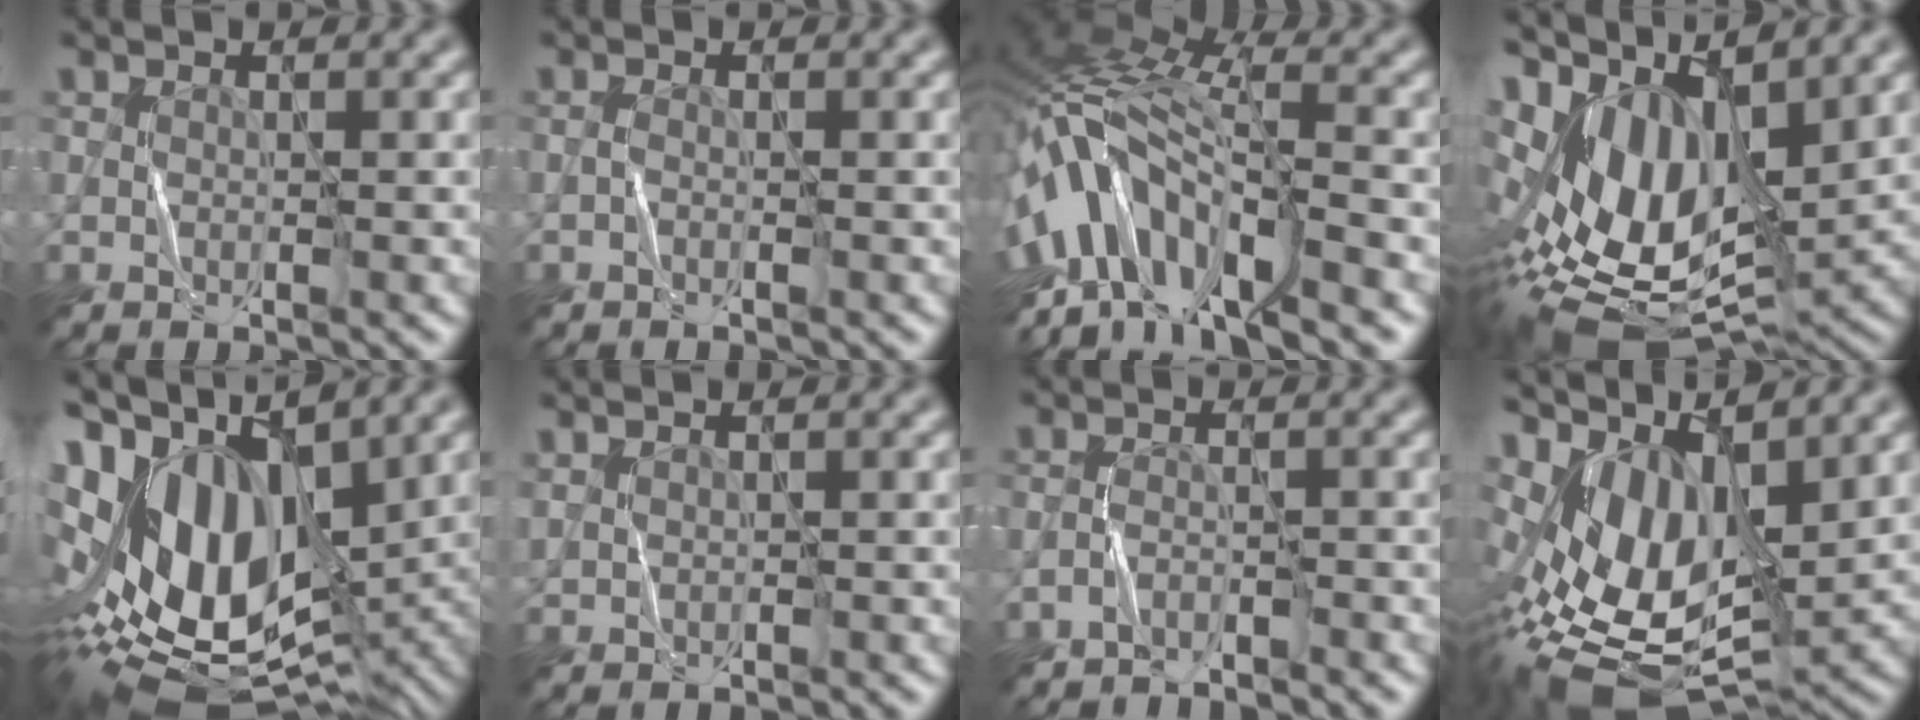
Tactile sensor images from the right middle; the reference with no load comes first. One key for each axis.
{"total": 0.6, "fx": -0.4, "fy": 0.1, "fz": 0.4, "tx": -0.011, "ty": 0.000, "tz": -0.009}
{"total": 11.8, "fx": -6.1, "fy": 4.7, "fz": 8.9, "tx": -0.159, "ty": 0.019, "tz": -0.117}
{"total": 13.8, "fx": 1.4, "fy": 6.9, "fz": 11.8, "tx": -0.227, "ty": 0.003, "tz": 0.033}
{"total": 18.1, "fx": 2.0, "fy": 10.4, "fz": 14.7, "tx": -0.255, "ty": 0.001, "tz": 0.068}
{"total": 0.8, "fx": 0.7, "fy": 0.2, "fz": 0.2, "tx": -0.009, "ty": 0.001, "tz": 0.018}
{"total": 1.8, "fx": -1.8, "fy": 0.1, "fz": 0.3, "tx": -0.007, "ty": -0.001, "tz": -0.039}
{"total": 12.5, "fx": 2.5, "fy": 6.4, "fz": 10.4, "tx": -0.209, "ty": -0.006, "tz": 0.059}